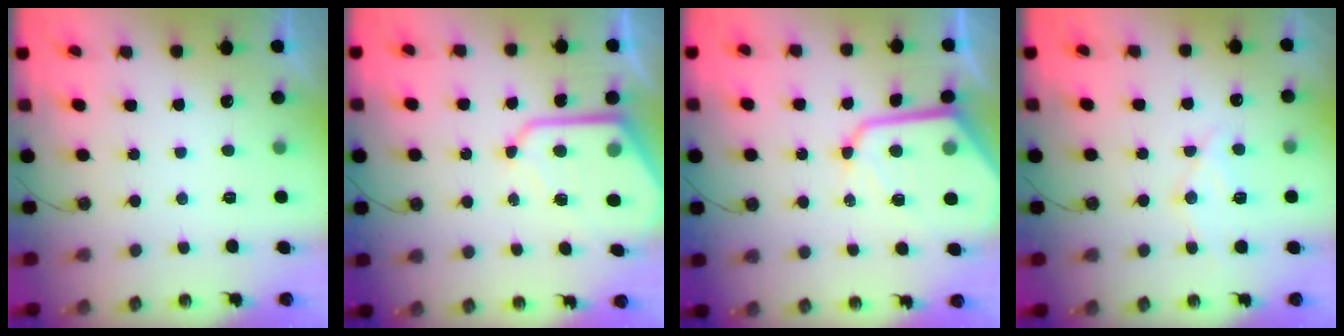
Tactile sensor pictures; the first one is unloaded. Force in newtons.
{"total": 11.6, "press": 11.6, "slide": 0.9}
{"total": 14.5, "press": 14.4, "slide": 1.5}
{"total": 9.9, "press": 9.9, "slide": 0.4}